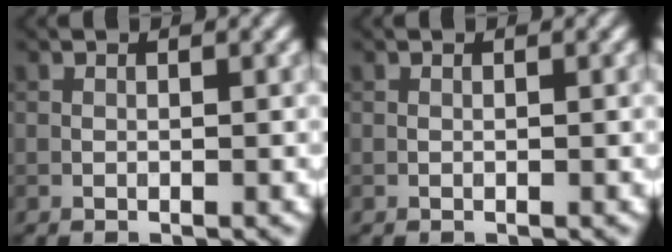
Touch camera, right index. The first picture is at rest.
{"total": 0.0}